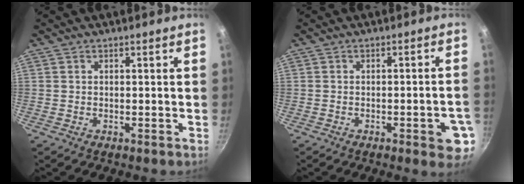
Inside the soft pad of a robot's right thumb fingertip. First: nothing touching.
{"total": 7.3, "force": [-2.6, 2.0, 6.6], "torque": [-0.066, 0.010, -0.028]}